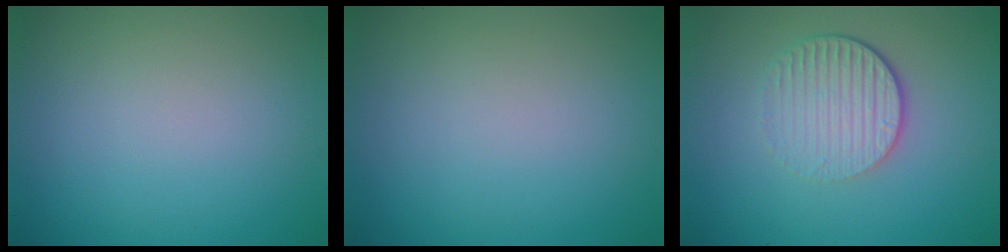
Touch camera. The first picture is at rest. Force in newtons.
{"total": 0.0}
{"total": 4.3, "press": 2.8, "slide": 3.2}